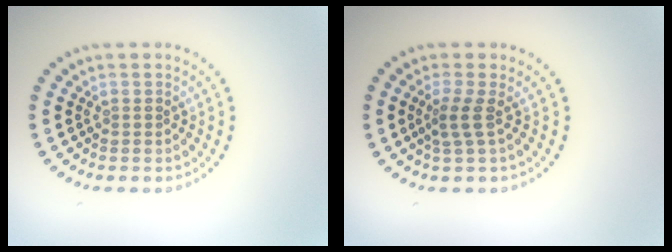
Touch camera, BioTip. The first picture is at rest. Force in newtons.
{"total": 1.9, "press": 1.2, "slide": 1.5}